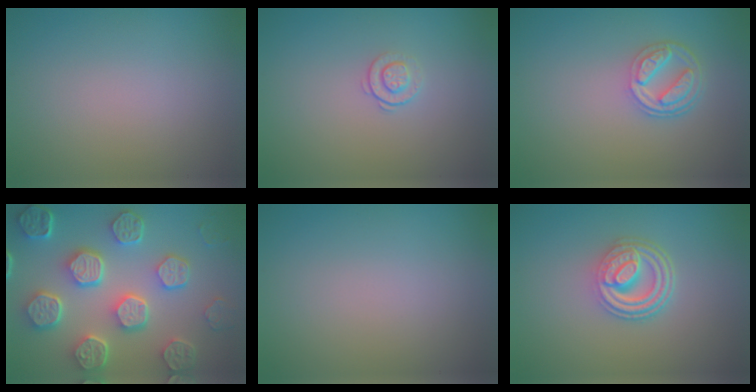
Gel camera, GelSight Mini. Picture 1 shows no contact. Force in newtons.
{"total": 1.2, "press": 0.9, "slide": 0.8}
{"total": 3.8, "press": 2.8, "slide": 2.5}
{"total": 8.8, "press": 6.7, "slide": 5.6}
{"total": 0.0}
{"total": 4.9, "press": 3.6, "slide": 3.3}